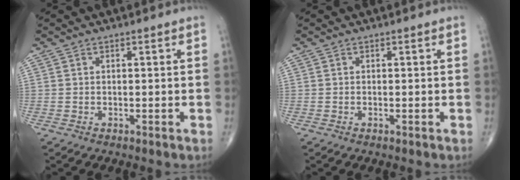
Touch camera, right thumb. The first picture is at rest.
{"total": 0.0}